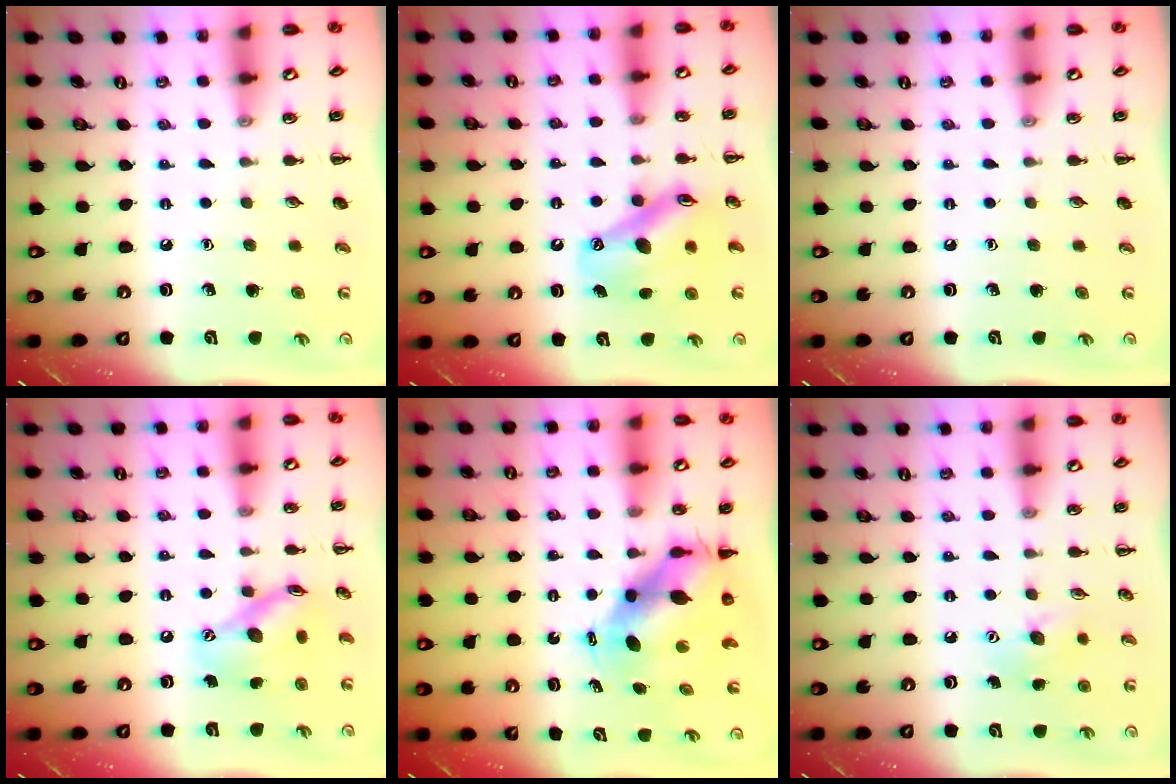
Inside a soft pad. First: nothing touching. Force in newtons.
{"total": 12.1, "press": 11.7, "slide": 3.3}
{"total": 0.0}
{"total": 13.3, "press": 13.2, "slide": 1.7}
{"total": 8.8, "press": 8.6, "slide": 1.5}
{"total": 6.9, "press": 6.7, "slide": 1.7}